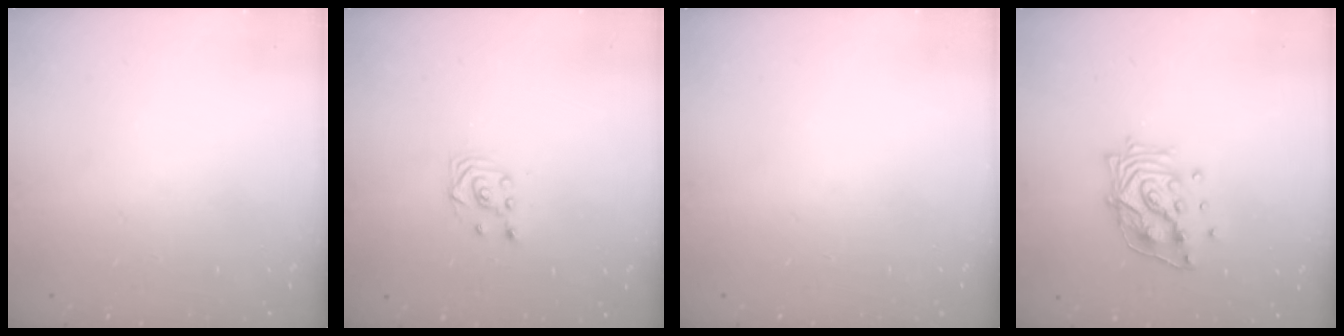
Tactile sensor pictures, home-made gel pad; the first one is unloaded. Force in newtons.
{"total": 3.4, "press": 3.4, "slide": 0.5}
{"total": 0.0}
{"total": 14.1, "press": 14.0, "slide": 1.8}